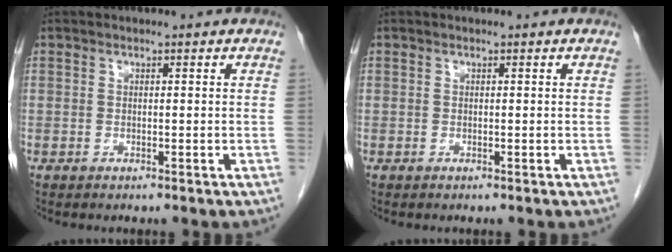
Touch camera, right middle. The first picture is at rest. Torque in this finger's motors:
{"motor_torque": [0.00, 0.00, 0.00, 0.01]}